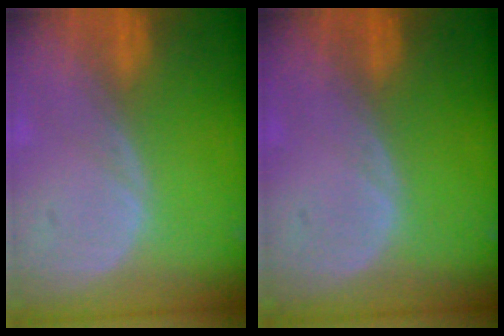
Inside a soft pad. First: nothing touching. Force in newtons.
{"total": 0.0}